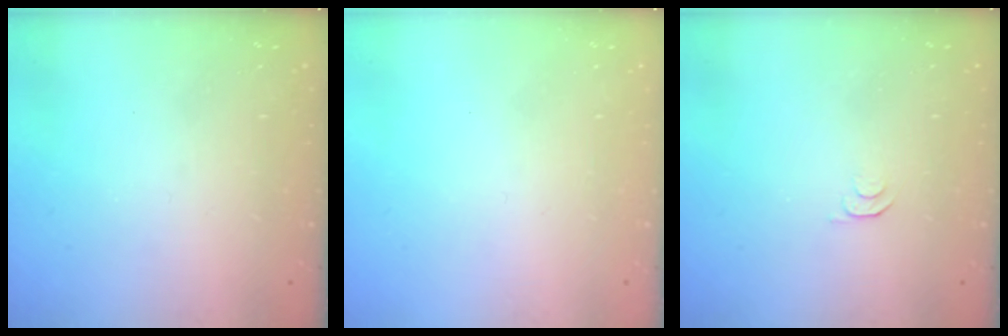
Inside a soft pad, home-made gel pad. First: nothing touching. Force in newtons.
{"total": 1.8, "press": 1.8, "slide": 0.2}
{"total": 3.9, "press": 3.8, "slide": 0.5}